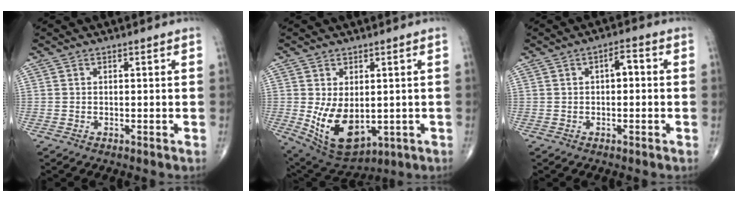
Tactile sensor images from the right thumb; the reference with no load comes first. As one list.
[{"total": 11.9, "force": [-1.1, 7.1, 9.5], "torque": [-0.153, -0.012, 0.013]}, {"total": 3.4, "force": [0.3, 1.6, 3.0], "torque": [-0.038, 0.012, -0.002]}]